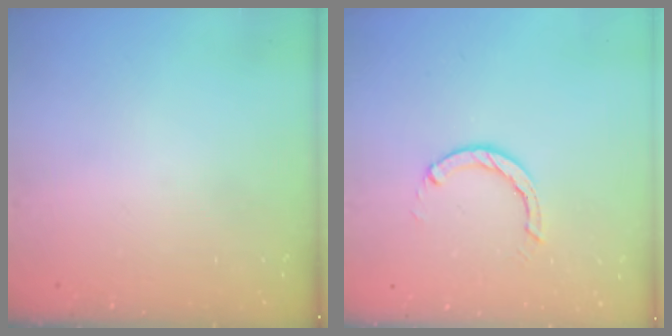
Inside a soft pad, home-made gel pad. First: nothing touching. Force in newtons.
{"total": 2.9, "press": 2.9, "slide": 0.4}